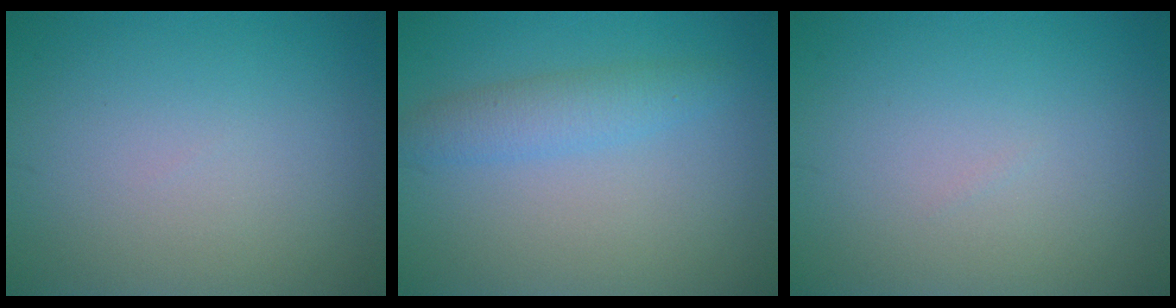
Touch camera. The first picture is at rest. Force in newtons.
{"total": 2.6, "press": 2.6, "slide": 0.2}
{"total": 0.0}